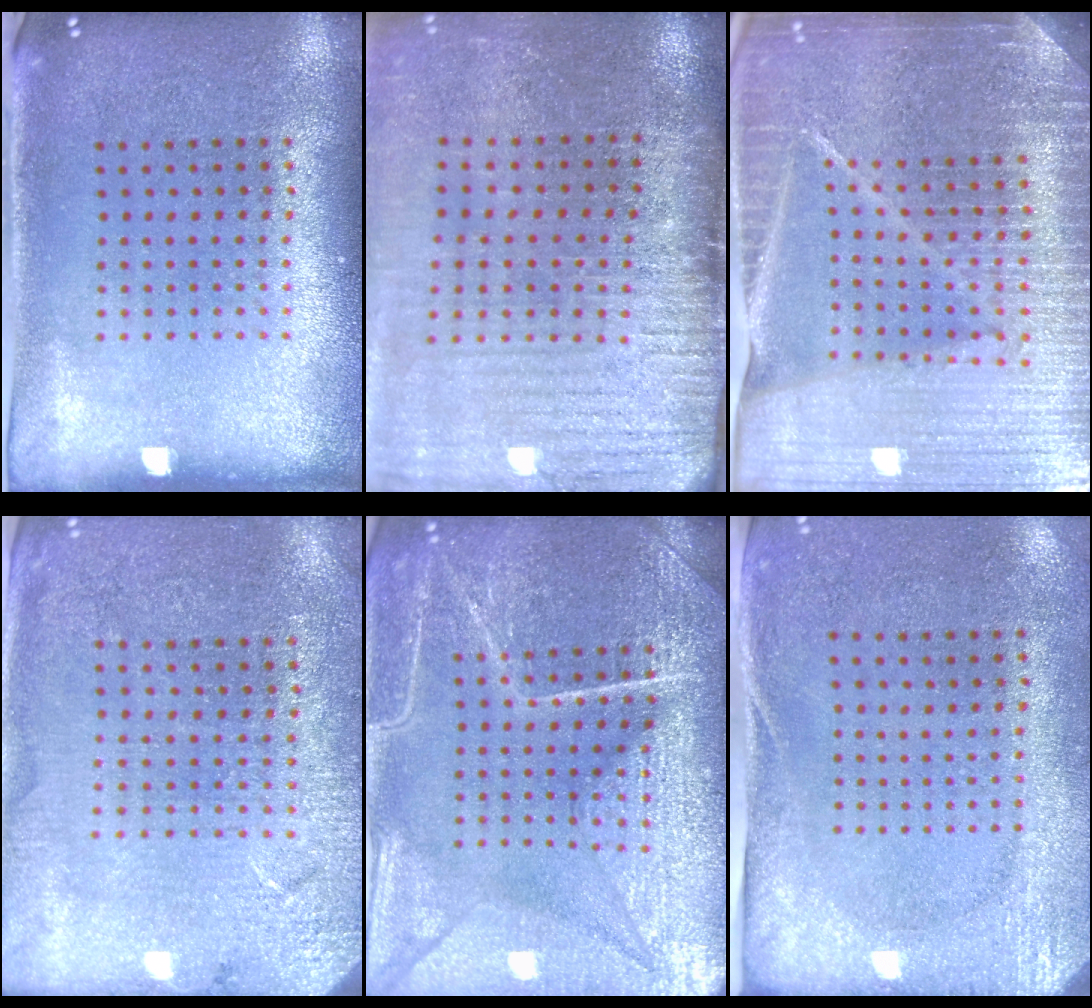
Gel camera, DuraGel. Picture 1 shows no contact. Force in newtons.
{"total": 3.7, "press": 3.2, "slide": 1.9}
{"total": 6.1, "press": 5.3, "slide": 2.9}
{"total": 2.8, "press": 2.8, "slide": 0.1}
{"total": 7.3, "press": 7.2, "slide": 0.9}
{"total": 2.8, "press": 2.2, "slide": 1.7}